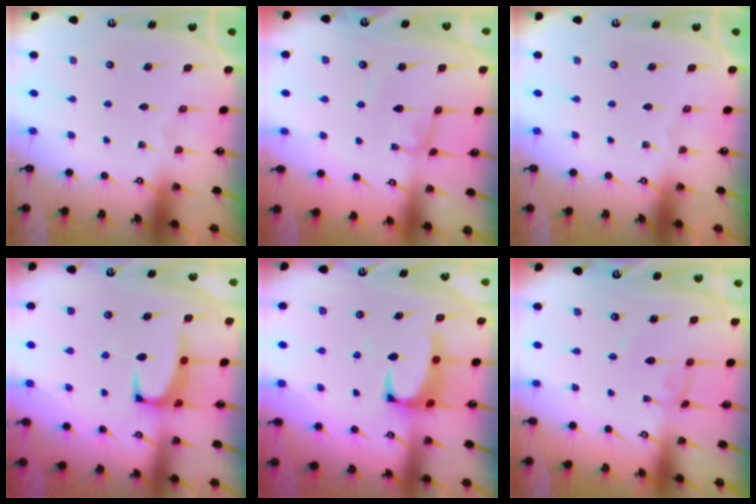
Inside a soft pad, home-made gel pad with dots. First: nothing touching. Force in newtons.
{"total": 1.9, "press": 1.9, "slide": 0.0}
{"total": 0.0}
{"total": 2.0, "press": 1.7, "slide": 1.0}
{"total": 1.6, "press": 1.4, "slide": 0.7}
{"total": 0.0}